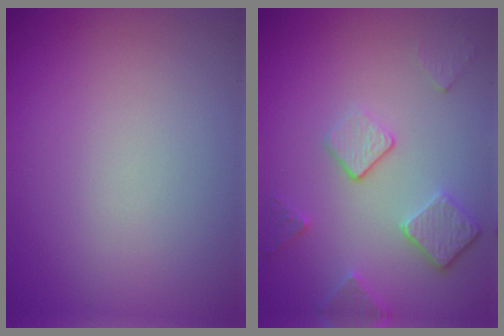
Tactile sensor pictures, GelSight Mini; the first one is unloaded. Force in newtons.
{"total": 3.7, "press": 2.9, "slide": 2.4}